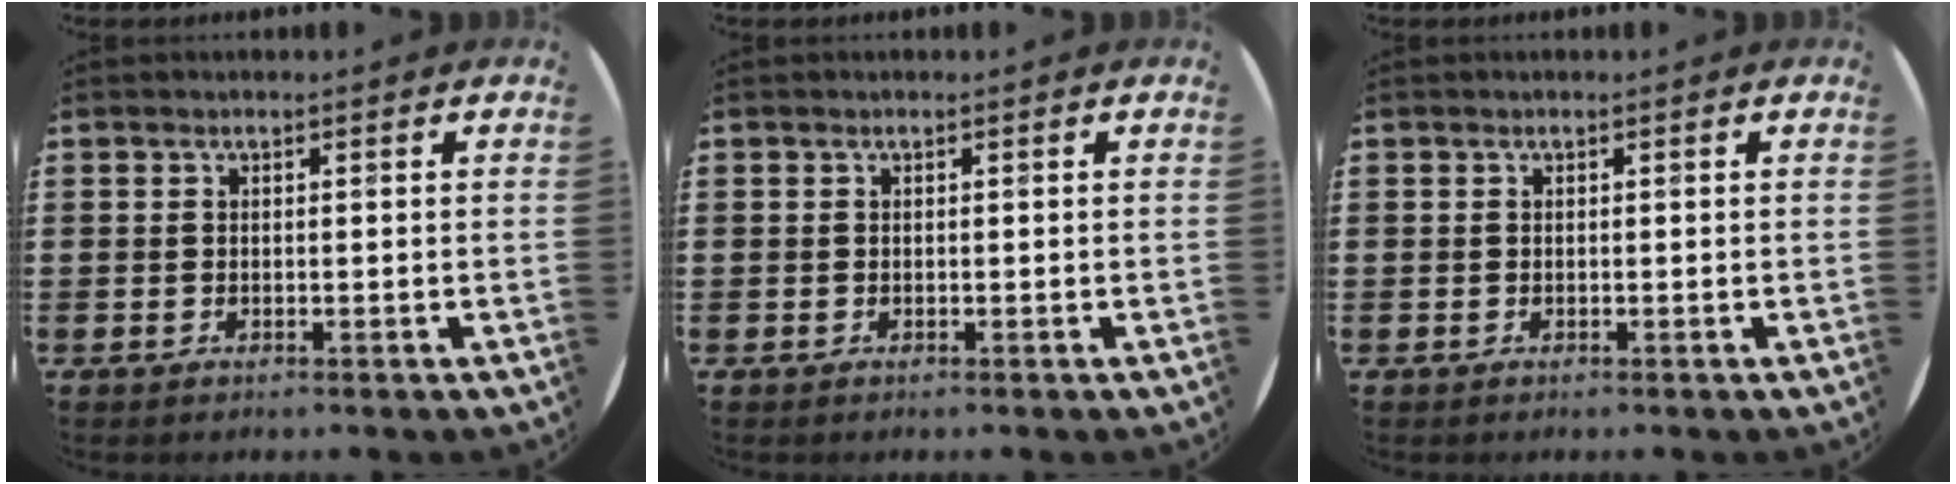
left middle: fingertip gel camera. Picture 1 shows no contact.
{"total": 0.0}
{"total": 0.0}